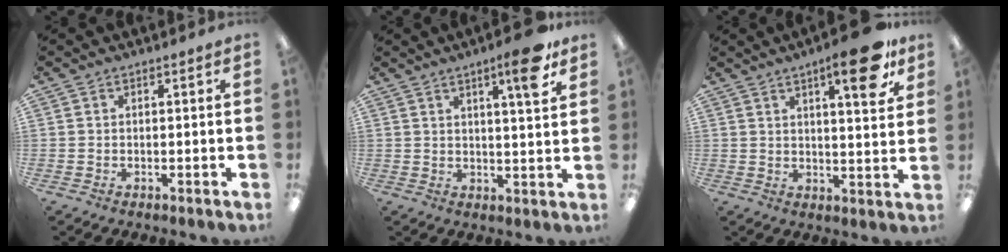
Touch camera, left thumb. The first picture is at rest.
{"total": 8.6, "force": [5.3, 1.4, 6.7], "torque": [-0.094, -0.022, 0.079]}
{"total": 13.5, "force": [7.9, 3.8, 10.3], "torque": [-0.132, -0.041, 0.119]}